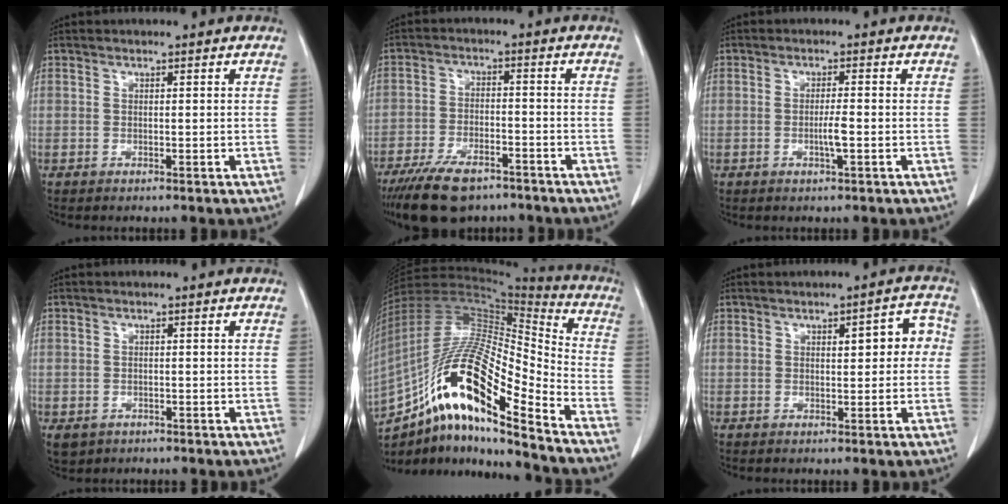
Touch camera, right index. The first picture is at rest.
{"total": 10.8, "force": [-8.1, 4.1, 5.9], "torque": [-0.107, -0.013, -0.135]}
{"total": 2.5, "force": [-0.7, -0.2, 2.4], "torque": [-0.046, -0.003, -0.012]}
{"total": 3.5, "force": [-1.9, 2.8, 1.0], "torque": [-0.015, -0.002, -0.024]}
{"total": 23.2, "force": [-13.9, 3.5, 18.3], "torque": [-0.358, -0.006, -0.247]}
{"total": 4.7, "force": [0.7, 1.8, 4.3], "torque": [-0.046, 0.022, 0.008]}